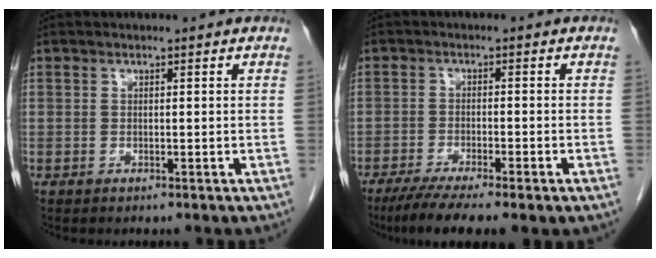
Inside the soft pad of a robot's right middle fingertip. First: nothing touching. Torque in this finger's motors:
{"motor_torque": [1.18, -0.96, 0.14, 0.09]}